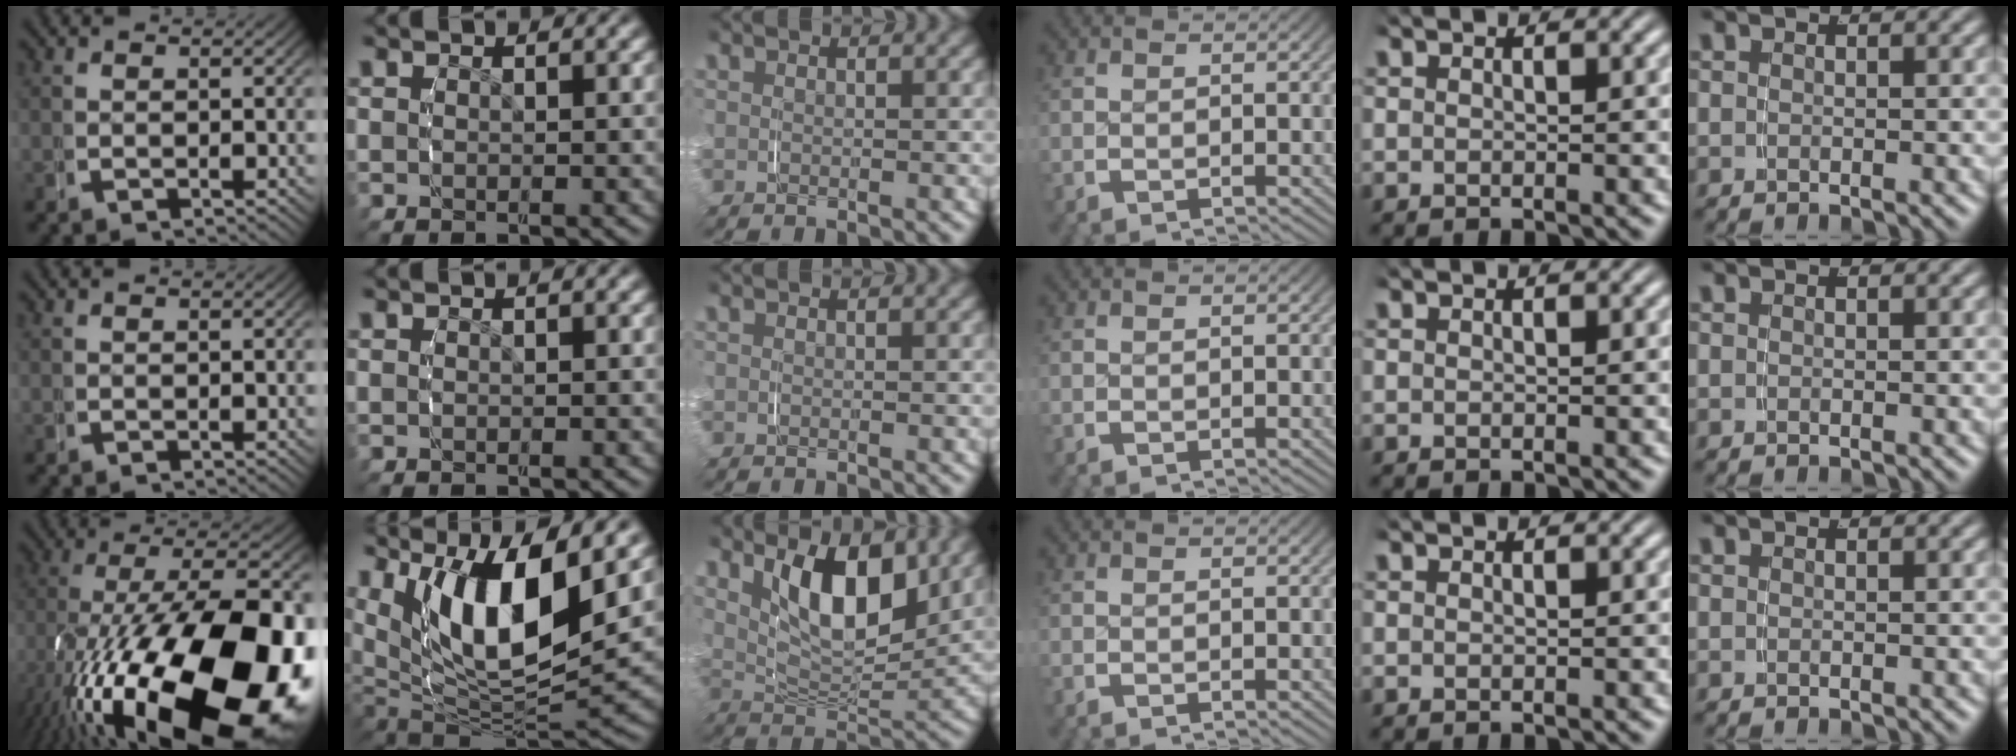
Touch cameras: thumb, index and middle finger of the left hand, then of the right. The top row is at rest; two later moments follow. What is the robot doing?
{"motion": "grasp_and_lifting", "object": "plastic wrap"}